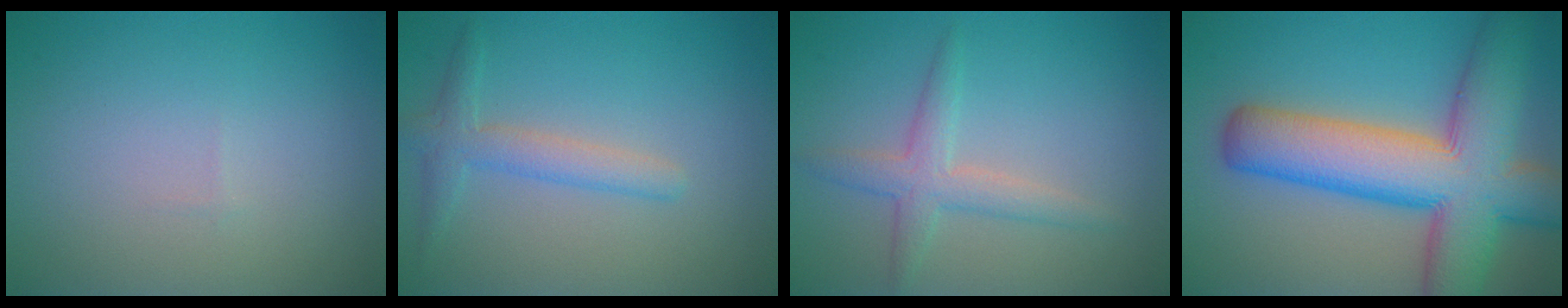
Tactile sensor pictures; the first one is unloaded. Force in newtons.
{"total": 2.5, "press": 2.5, "slide": 0.1}
{"total": 2.8, "press": 2.8, "slide": 0.0}
{"total": 12.7, "press": 12.6, "slide": 0.7}